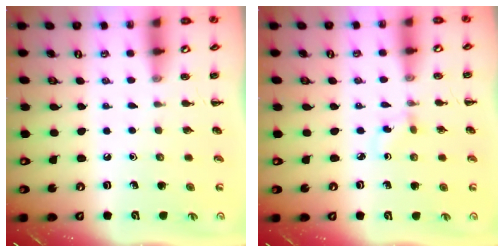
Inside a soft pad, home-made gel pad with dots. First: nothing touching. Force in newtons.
{"total": 1.3, "press": 1.1, "slide": 0.7}